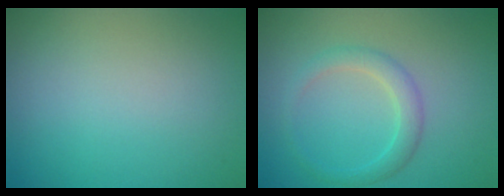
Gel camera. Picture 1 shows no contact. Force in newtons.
{"total": 2.2, "press": 2.2, "slide": 0.1}